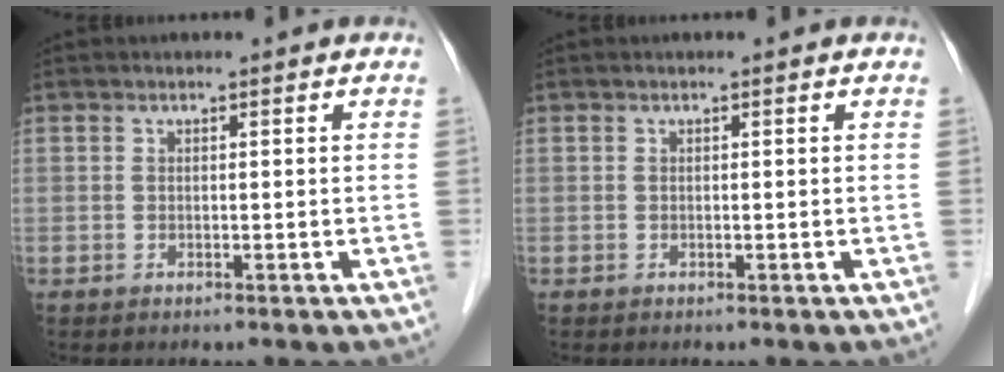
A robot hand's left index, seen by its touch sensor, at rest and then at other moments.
{"total": 0.0}